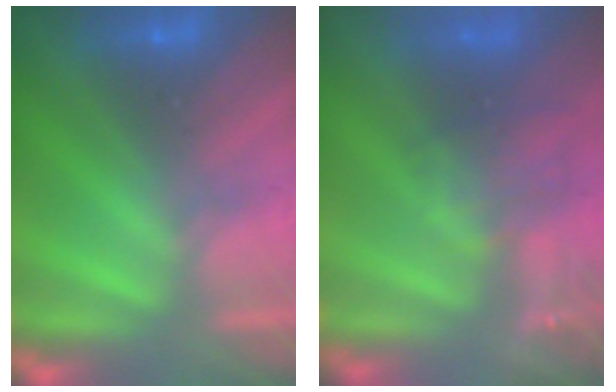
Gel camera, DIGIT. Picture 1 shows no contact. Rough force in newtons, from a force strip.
{"total": 4.4}